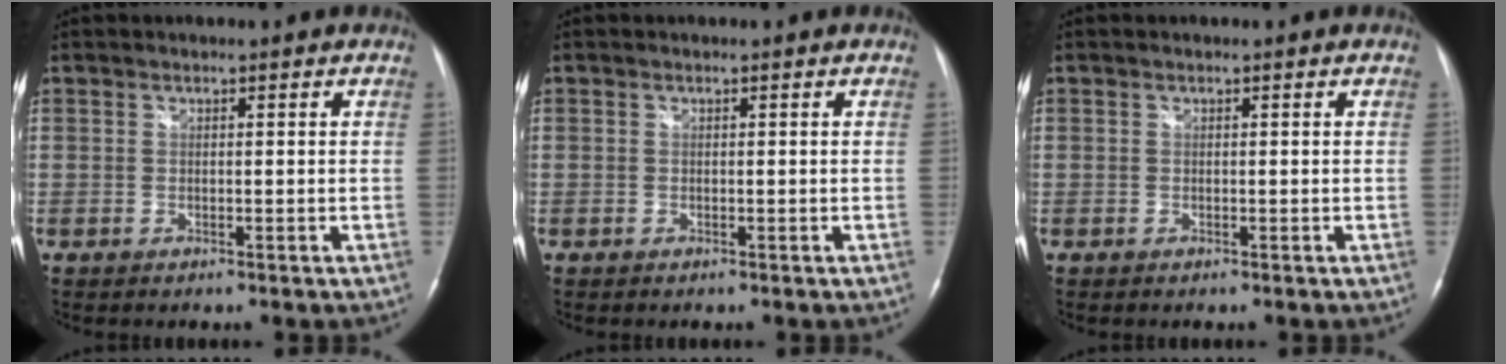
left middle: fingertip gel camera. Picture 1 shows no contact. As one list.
[{"total": 0.0}, {"total": 0.0}]